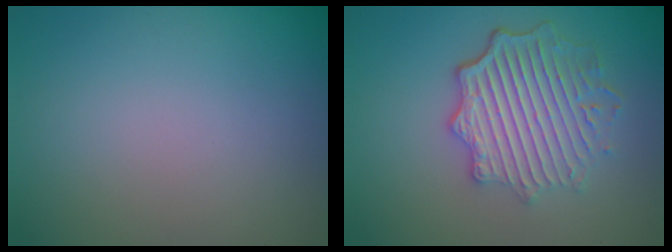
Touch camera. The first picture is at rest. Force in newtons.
{"total": 5.9, "press": 4.4, "slide": 3.9}